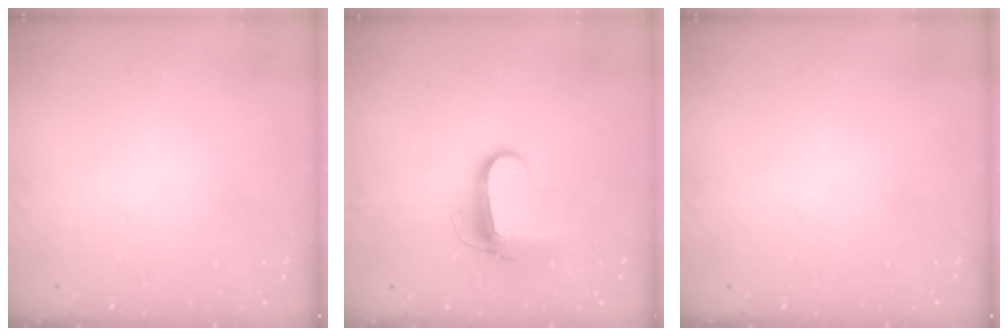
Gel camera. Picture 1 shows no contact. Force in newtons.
{"total": 9.6, "press": 9.6, "slide": 0.8}
{"total": 0.0}